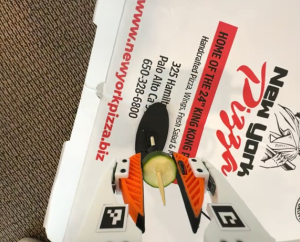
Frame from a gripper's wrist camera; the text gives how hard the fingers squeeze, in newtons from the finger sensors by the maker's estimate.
{"total": 10.7, "left": 10.6, "right": 10.8}